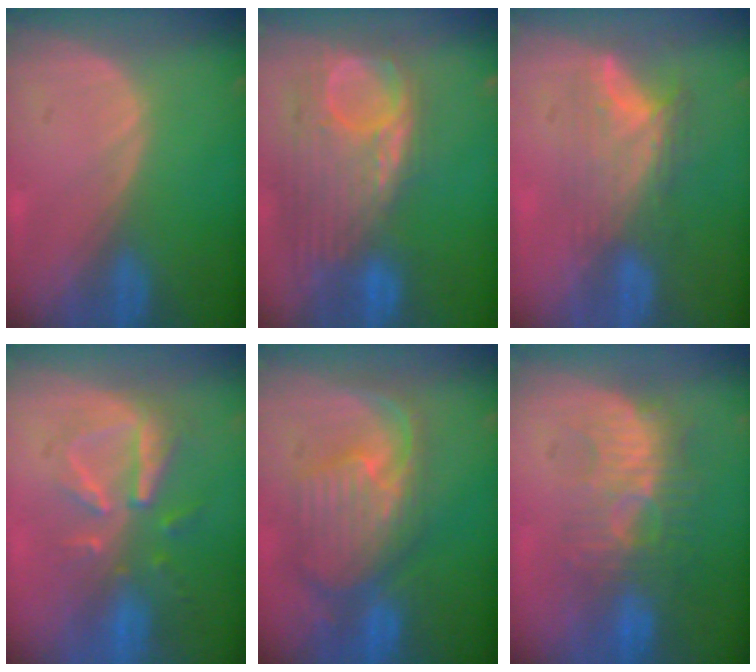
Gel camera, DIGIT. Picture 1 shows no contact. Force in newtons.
{"total": 12.2, "press": 10.4, "slide": 6.3}
{"total": 8.1, "press": 6.8, "slide": 4.5}
{"total": 8.1, "press": 7.4, "slide": 3.2}
{"total": 10.5, "press": 9.4, "slide": 4.6}
{"total": 9.1, "press": 8.7, "slide": 2.6}